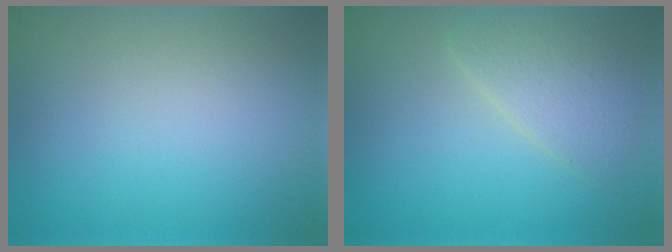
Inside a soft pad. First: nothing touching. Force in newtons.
{"total": 3.1, "press": 3.1, "slide": 0.0}